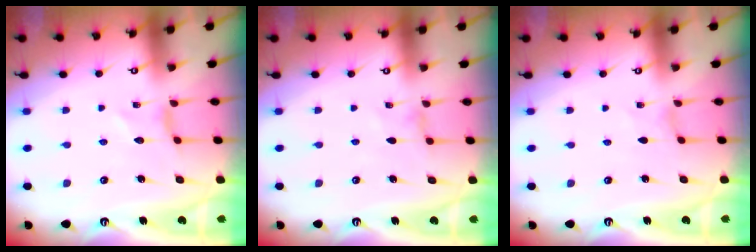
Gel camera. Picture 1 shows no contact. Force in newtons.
{"total": 0.0}
{"total": 0.0}